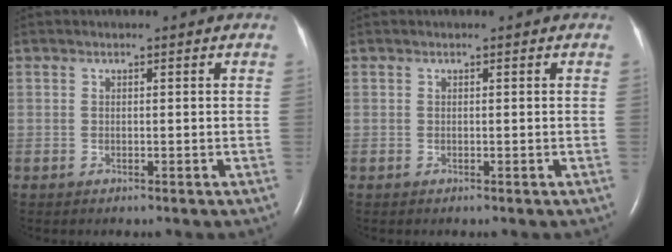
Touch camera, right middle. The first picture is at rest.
{"total": 0.0}